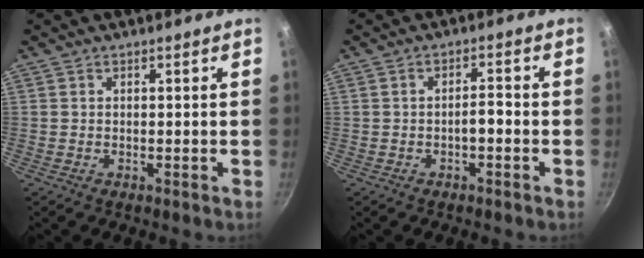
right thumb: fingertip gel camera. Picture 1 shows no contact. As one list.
[{"total": 2.7, "force": [-1.1, 0.9, 2.3], "torque": [-0.030, 0.020, -0.018]}]